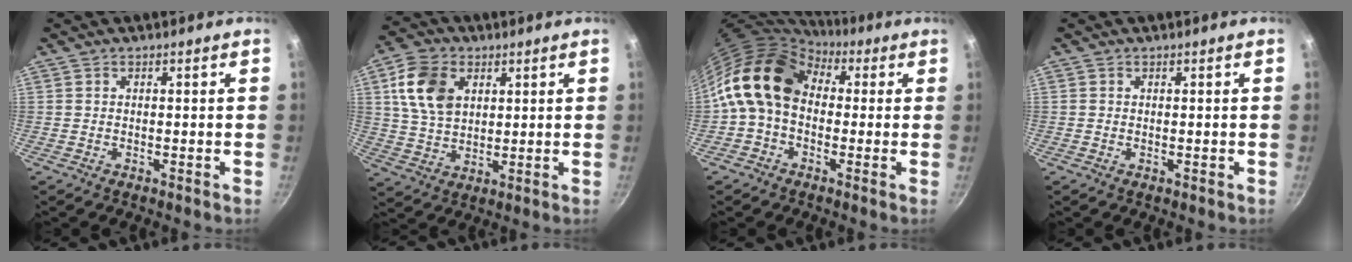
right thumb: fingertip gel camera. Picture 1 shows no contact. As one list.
[{"total": 11.4, "force": [3.5, 8.0, 7.3], "torque": [-0.117, -0.006, 0.066]}, {"total": 14.2, "force": [1.2, 10.5, 9.4], "torque": [-0.145, 0.031, -0.001]}, {"total": 0.0}]